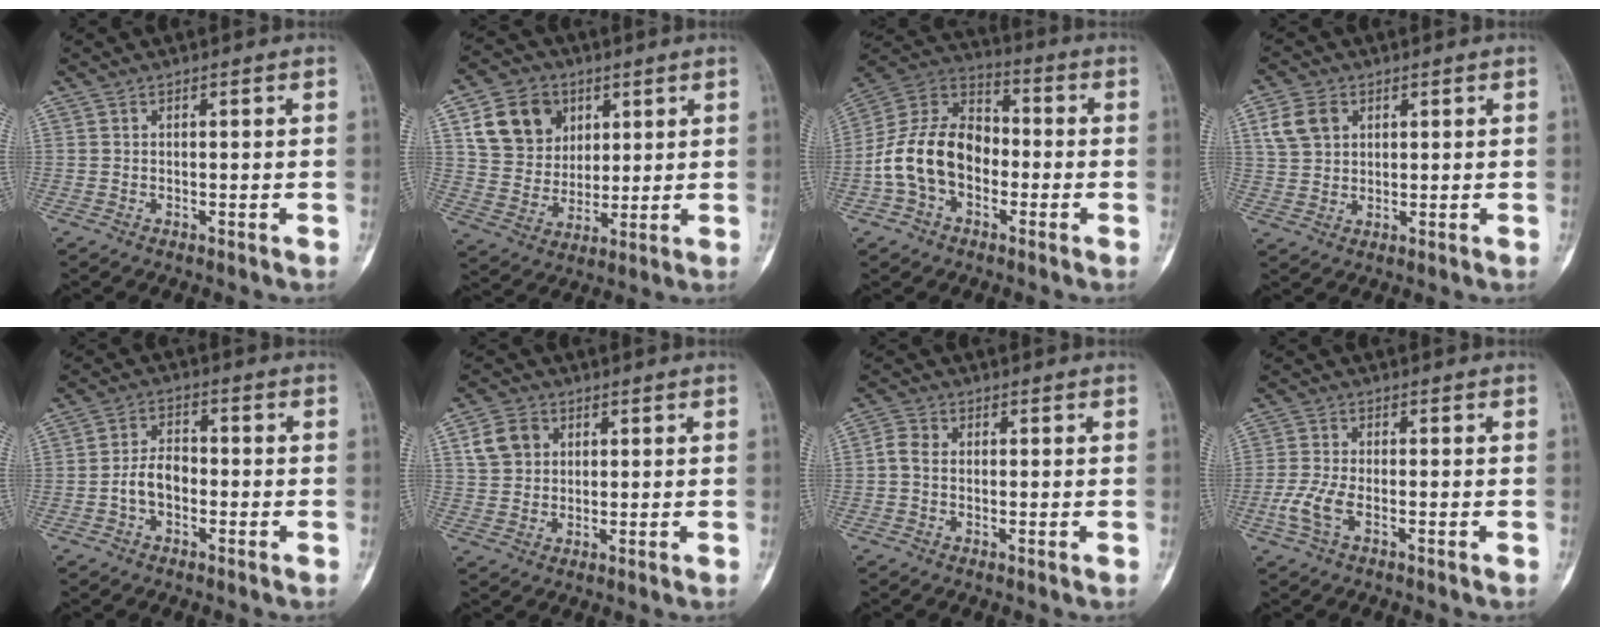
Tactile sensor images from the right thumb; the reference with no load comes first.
{"total": 13.6, "force": [5.5, 11.0, 6.0], "torque": [-0.075, -0.010, 0.104]}
{"total": 15.6, "force": [-3.4, 11.0, 10.6], "torque": [-0.187, 0.047, -0.070]}
{"total": 6.5, "force": [2.5, 4.9, 3.6], "torque": [-0.057, 0.000, 0.050]}
{"total": 5.5, "force": [-1.6, 3.6, 3.8], "torque": [-0.061, 0.026, -0.036]}
{"total": 6.5, "force": [2.2, 5.3, 3.1], "torque": [-0.039, 0.001, 0.042]}
{"total": 3.1, "force": [-0.2, 2.5, 1.9], "torque": [-0.037, 0.010, -0.010]}
{"total": 4.9, "force": [-2.1, 2.2, 3.9], "torque": [-0.098, 0.010, -0.044]}